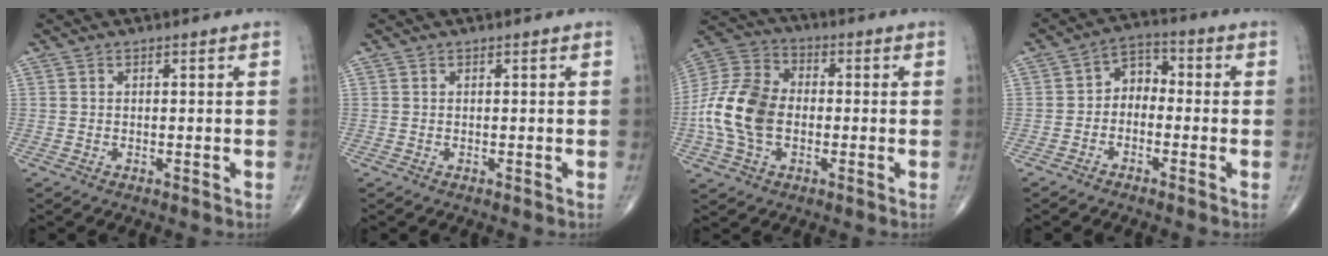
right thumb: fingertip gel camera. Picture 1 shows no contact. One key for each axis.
{"total": 0.0}
{"total": 14.8, "fx": -2.0, "fy": 10.0, "fz": 10.7, "tx": -0.213, "ty": 0.027, "tz": -0.042}
{"total": 5.2, "fx": -1.3, "fy": 3.9, "fz": 3.2, "tx": -0.031, "ty": 0.031, "tz": -0.040}